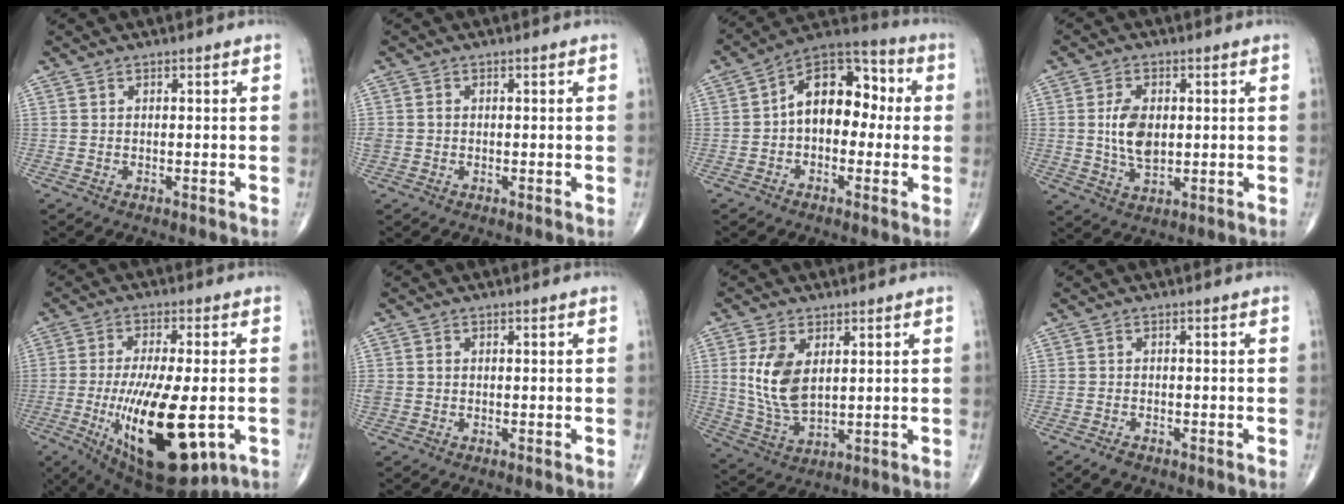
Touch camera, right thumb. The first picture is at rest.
{"total": 1.6, "force": [-0.1, 1.4, 0.7], "torque": [-0.013, 0.005, 0.001]}
{"total": 13.4, "force": [0.4, 8.7, 10.2], "torque": [-0.116, 0.045, -0.011]}
{"total": 7.5, "force": [0.6, 4.4, 6.1], "torque": [-0.106, -0.007, 0.014]}
{"total": 21.8, "force": [-5.0, 8.0, 19.6], "torque": [-0.352, -0.024, -0.060]}
{"total": 1.5, "force": [0.0, 1.3, 0.7], "torque": [-0.014, 0.005, 0.004]}
{"total": 10.2, "force": [2.4, 5.7, 8.1], "torque": [-0.156, -0.014, 0.057]}
{"total": 1.7, "force": [-1.3, 0.9, 0.8], "torque": [-0.016, 0.003, -0.020]}